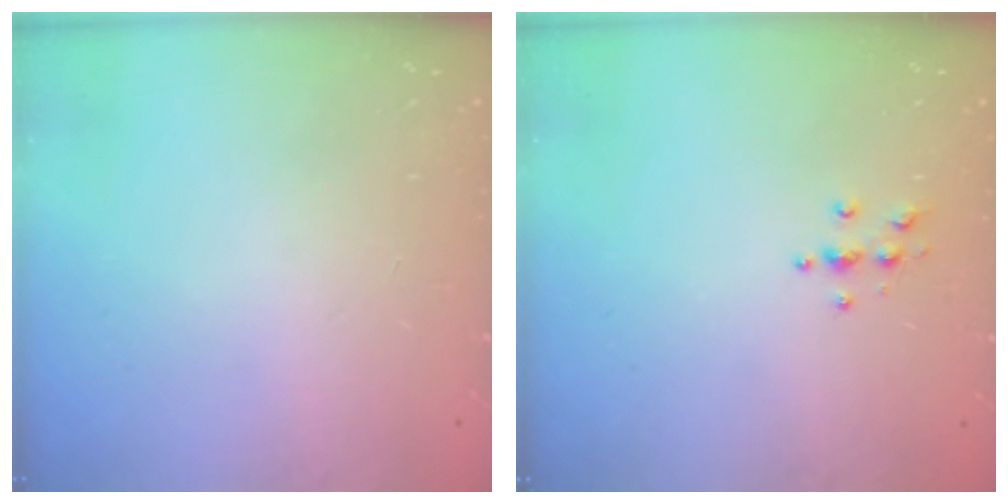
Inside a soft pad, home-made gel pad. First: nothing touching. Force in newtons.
{"total": 3.9, "press": 3.8, "slide": 0.4}